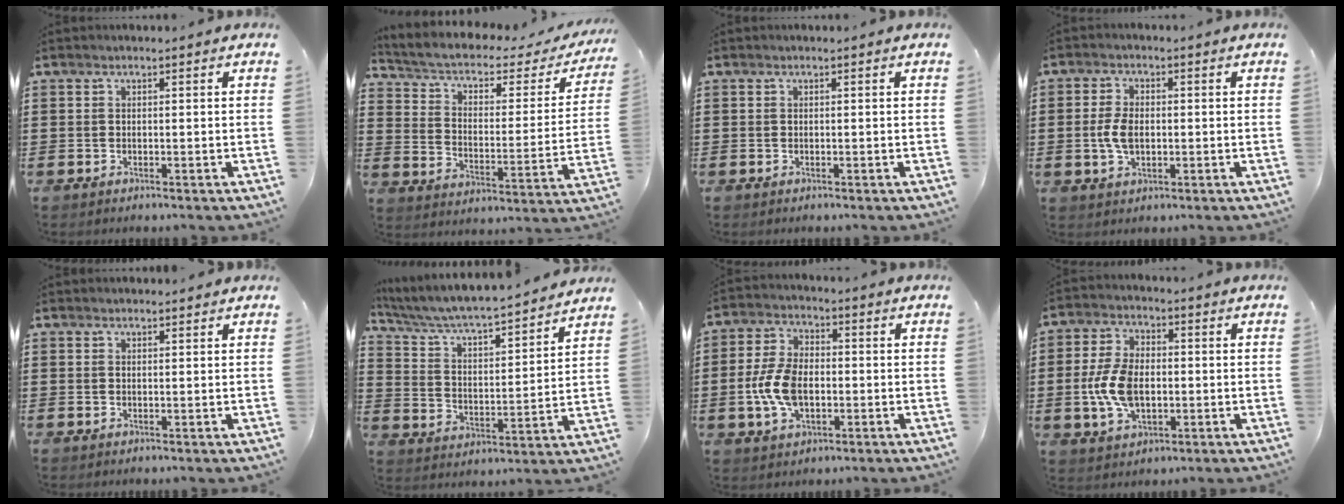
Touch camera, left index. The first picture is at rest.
{"total": 3.7, "force": [1.8, 1.8, 2.6], "torque": [-0.065, -0.019, 0.021]}
{"total": 0.0}
{"total": 4.7, "force": [-0.2, 2.6, 4.0], "torque": [-0.098, -0.002, -0.009]}
{"total": 0.9, "force": [0.9, 0.1, 0.2], "torque": [-0.005, -0.002, 0.018]}
{"total": 5.0, "force": [4.7, 0.2, 1.9], "torque": [-0.061, -0.043, 0.070]}
{"total": 8.3, "force": [-1.2, 4.8, 6.6], "torque": [-0.157, 0.000, -0.029]}
{"total": 8.6, "force": [-0.8, 5.1, 6.9], "torque": [-0.166, 0.002, -0.021]}